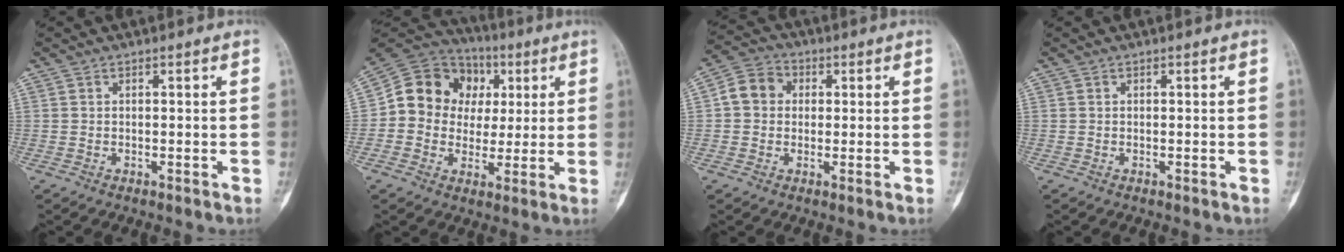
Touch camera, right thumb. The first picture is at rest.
{"total": 15.2, "force": [2.3, 13.4, 6.8], "torque": [-0.075, 0.026, 0.037]}
{"total": 6.7, "force": [0.8, 5.8, 3.3], "torque": [-0.043, 0.016, 0.002]}
{"total": 0.0}